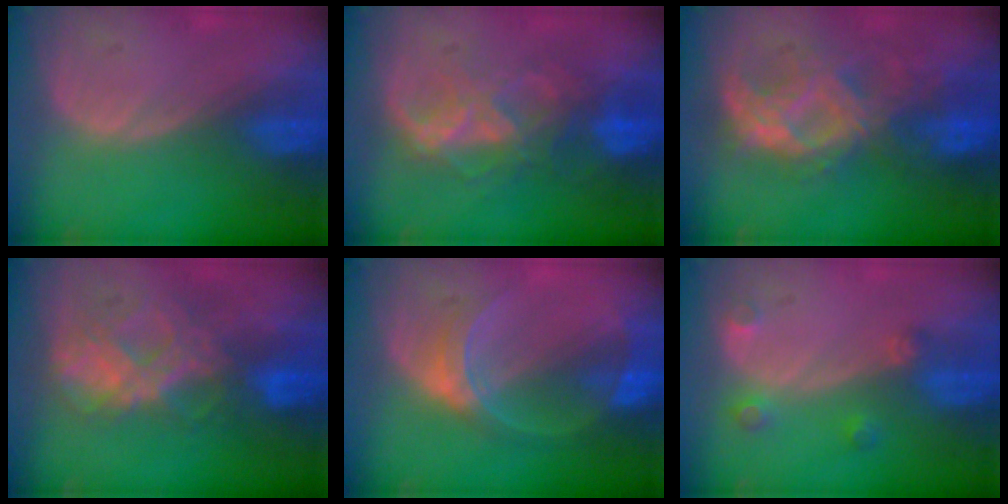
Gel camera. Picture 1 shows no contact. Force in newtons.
{"total": 8.2, "press": 7.3, "slide": 3.7}
{"total": 8.8, "press": 8.5, "slide": 2.0}
{"total": 8.0, "press": 7.4, "slide": 2.9}
{"total": 6.8, "press": 6.0, "slide": 3.2}
{"total": 2.6, "press": 2.6, "slide": 0.4}